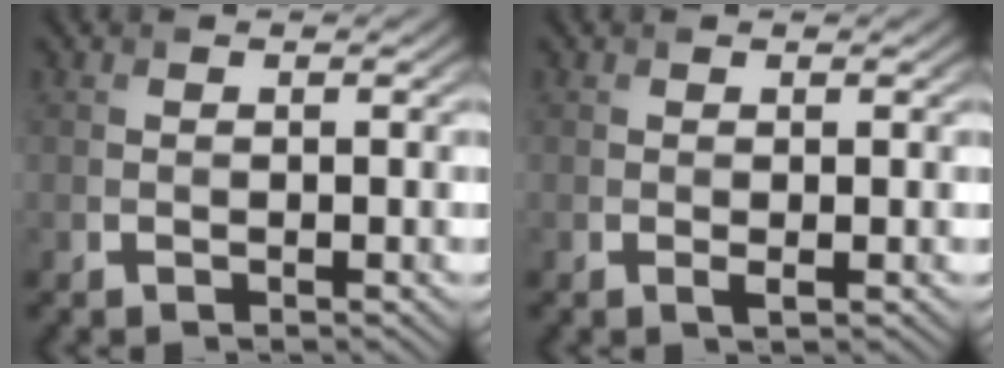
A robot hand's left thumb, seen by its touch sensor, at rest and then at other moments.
{"total": 0.5, "force": [0.0, 0.0, 0.5], "torque": [-0.012, -0.002, -0.001]}